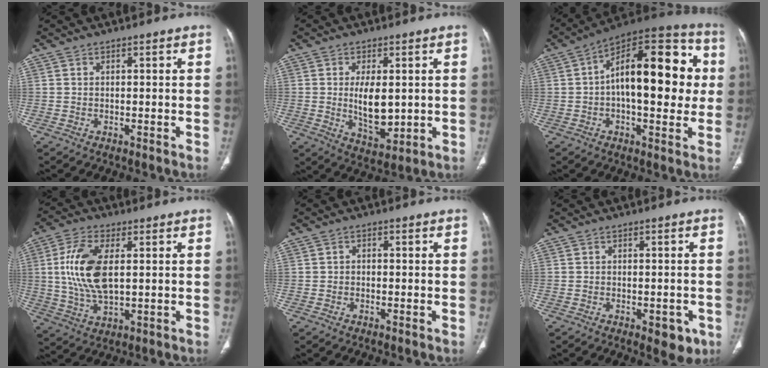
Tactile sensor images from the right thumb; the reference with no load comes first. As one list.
[{"total": 9.1, "force": [0.4, 4.6, 7.9], "torque": [-0.113, -0.017, 0.020]}, {"total": 23.4, "force": [2.1, 10.8, 20.6], "torque": [-0.277, 0.033, 0.019]}, {"total": 12.7, "force": [1.8, 6.2, 10.9], "torque": [-0.229, -0.005, 0.039]}, {"total": 1.0, "force": [-0.3, 0.9, 0.4], "torque": [0.002, 0.005, -0.008]}, {"total": 5.0, "force": [-2.2, 2.6, 3.6], "torque": [-0.020, 0.005, -0.022]}]